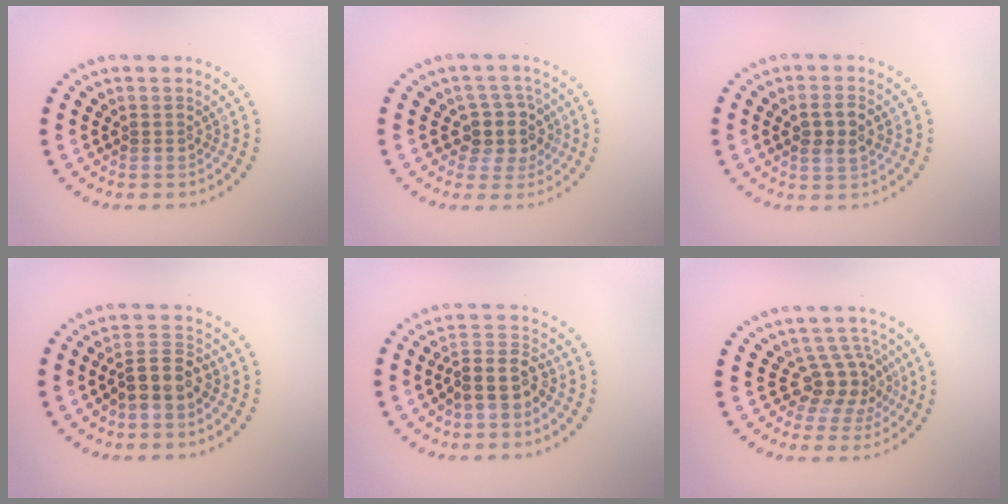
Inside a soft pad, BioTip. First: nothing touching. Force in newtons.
{"total": 3.0, "press": 2.6, "slide": 1.5}
{"total": 2.2, "press": 2.2, "slide": 0.5}
{"total": 3.2, "press": 2.9, "slide": 1.3}
{"total": 3.5, "press": 3.0, "slide": 1.8}
{"total": 3.4, "press": 2.6, "slide": 2.2}